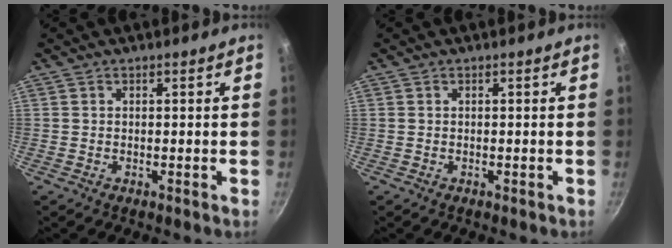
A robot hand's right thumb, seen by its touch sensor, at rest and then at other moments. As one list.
[{"total": 0.0}]